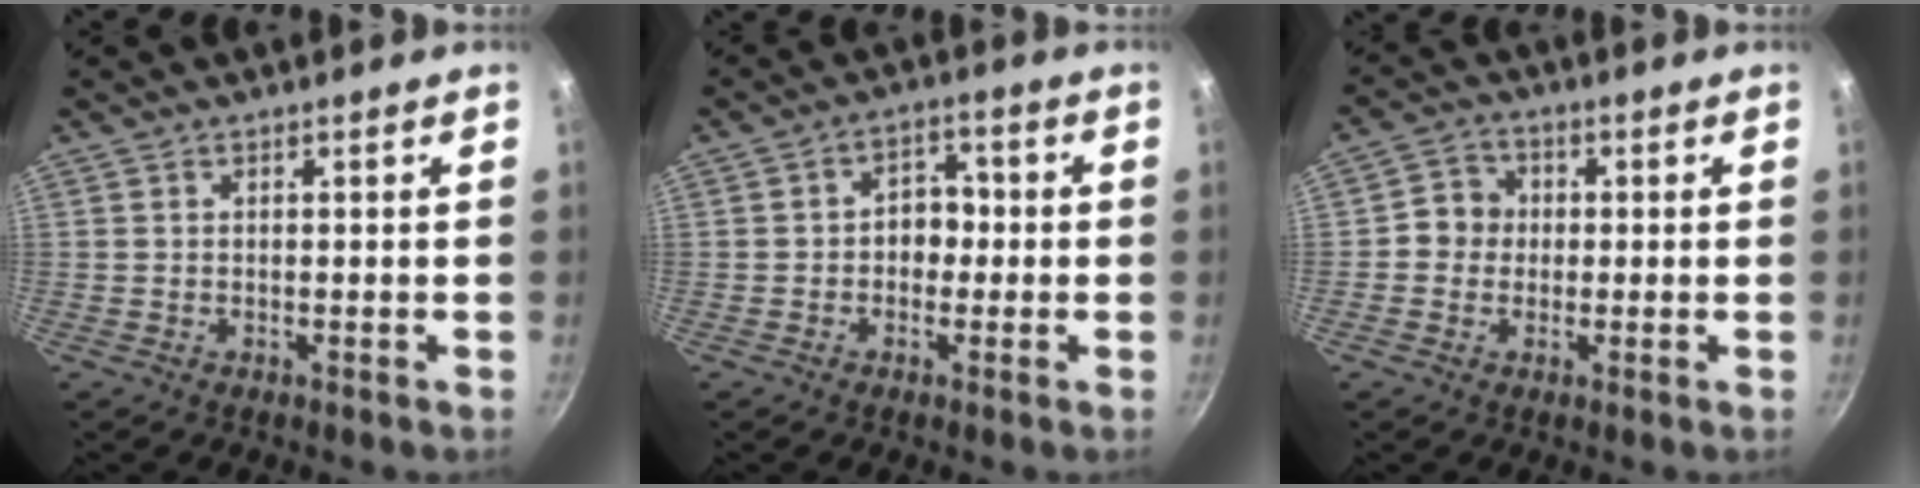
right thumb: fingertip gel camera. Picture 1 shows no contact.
{"total": 5.3, "force": [-0.5, 4.2, 3.2], "torque": [-0.002, 0.015, -0.014]}
{"total": 5.2, "force": [-0.1, 4.8, 1.8], "torque": [0.001, 0.012, -0.016]}